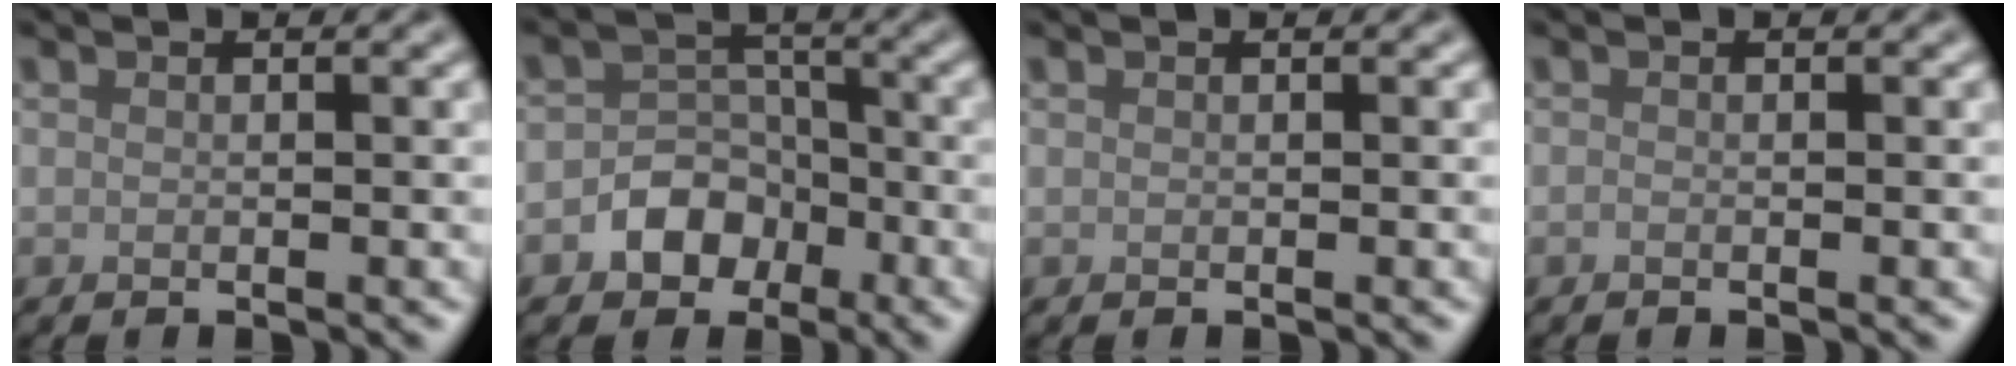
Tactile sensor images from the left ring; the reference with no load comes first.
{"total": 4.3, "force": [-2.1, 3.4, 1.7], "torque": [-0.005, 0.009, -0.043]}
{"total": 0.0}
{"total": 0.0}